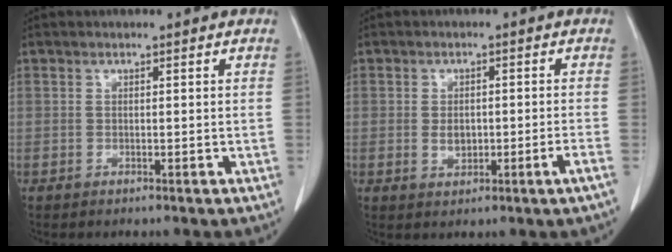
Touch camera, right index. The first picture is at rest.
{"total": 3.2, "force": [-0.8, 0.8, 3.0], "torque": [-0.055, 0.000, -0.008]}